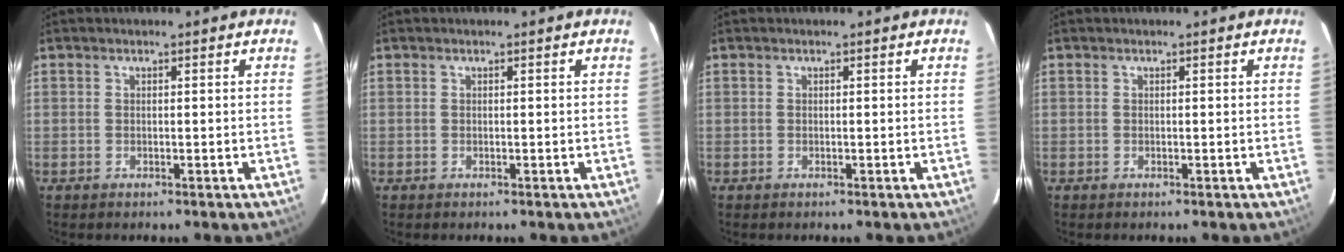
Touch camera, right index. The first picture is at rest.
{"total": 0.0}
{"total": 0.0}
{"total": 0.0}